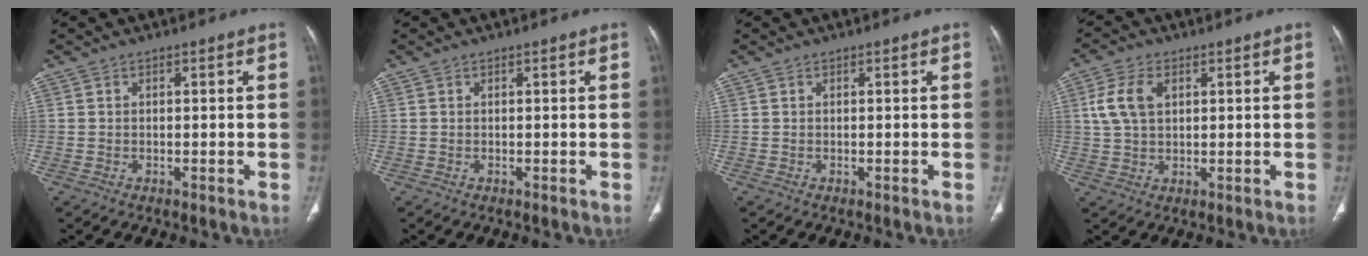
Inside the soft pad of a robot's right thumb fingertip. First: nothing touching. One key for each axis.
{"total": 0.0}
{"total": 0.0}
{"total": 6.9, "fx": 2.1, "fy": 4.3, "fz": 5.0, "tx": -0.107, "ty": 0.005, "tz": 0.042}